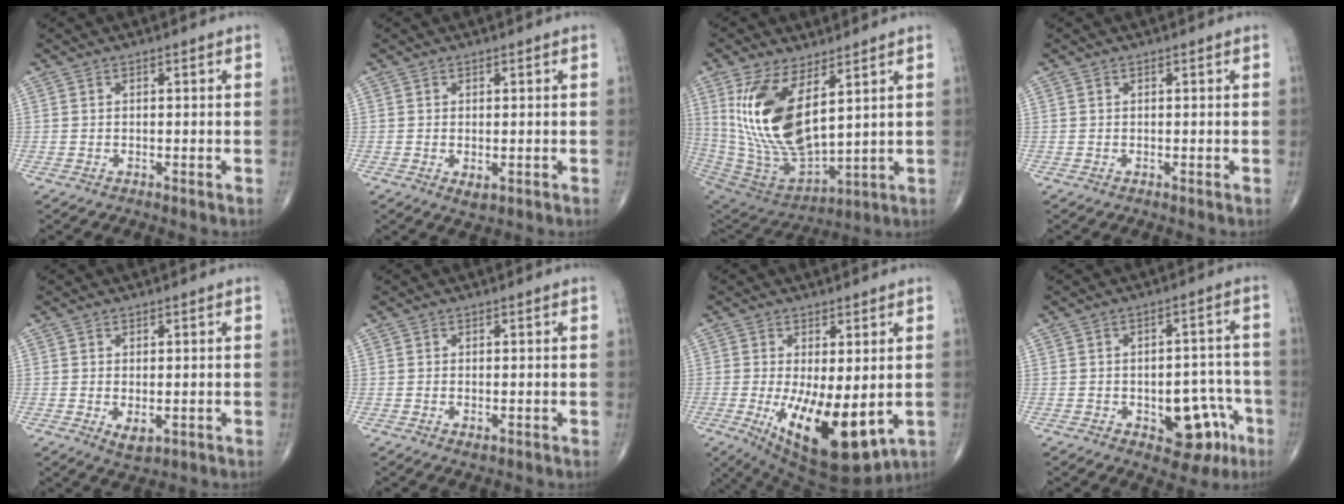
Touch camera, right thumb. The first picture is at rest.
{"total": 1.8, "force": [-0.3, 0.9, 1.5], "torque": [-0.022, -0.004, -0.002]}
{"total": 19.6, "force": [6.6, 9.1, 16.1], "torque": [-0.311, -0.038, 0.146]}
{"total": 0.0}
{"total": 3.0, "force": [-0.5, 1.6, 2.5], "torque": [-0.036, -0.008, 0.002]}
{"total": 0.9, "force": [-0.2, 0.5, 0.8], "torque": [-0.014, -0.004, -0.001]}
{"total": 15.8, "force": [-3.1, 6.3, 14.2], "torque": [-0.227, -0.034, -0.025]}
{"total": 10.8, "force": [-4.2, 6.2, 7.7], "torque": [-0.056, 0.038, -0.045]}